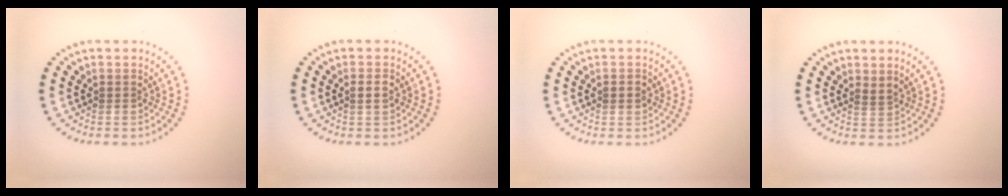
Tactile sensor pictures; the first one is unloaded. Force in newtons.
{"total": 1.1, "press": 1.0, "slide": 0.3}
{"total": 1.1, "press": 1.1, "slide": 0.2}
{"total": 0.8, "press": 0.5, "slide": 0.7}